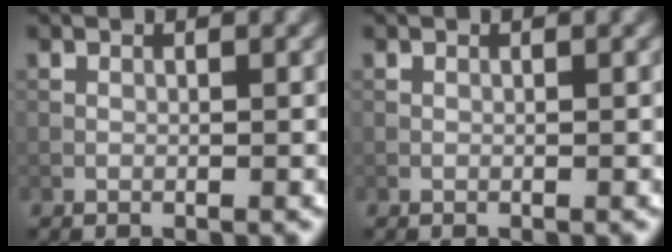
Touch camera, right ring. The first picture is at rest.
{"total": 0.0}